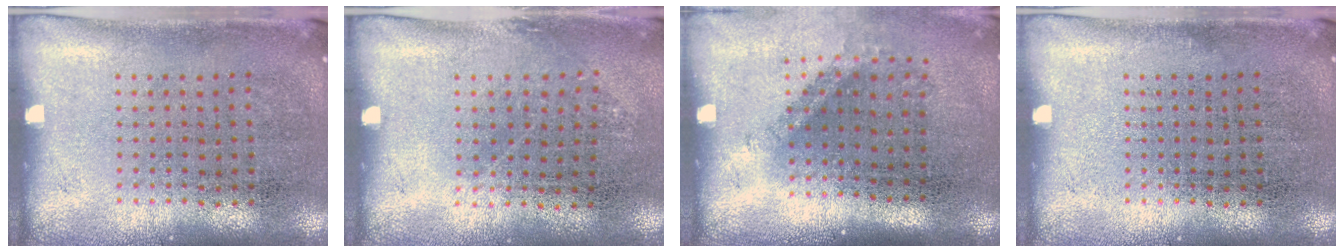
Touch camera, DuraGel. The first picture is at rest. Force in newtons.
{"total": 0.7, "press": 0.5, "slide": 0.4}
{"total": 1.3, "press": 0.9, "slide": 0.9}
{"total": 0.0}